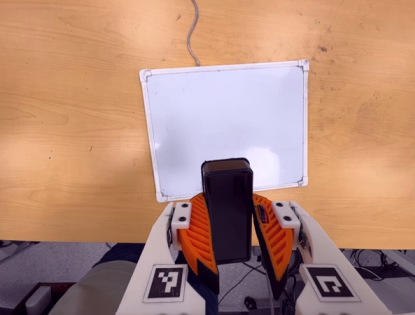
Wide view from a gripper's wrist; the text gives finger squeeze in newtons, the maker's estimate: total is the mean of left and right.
{"total": 9.0, "left": 9.0, "right": 8.9}